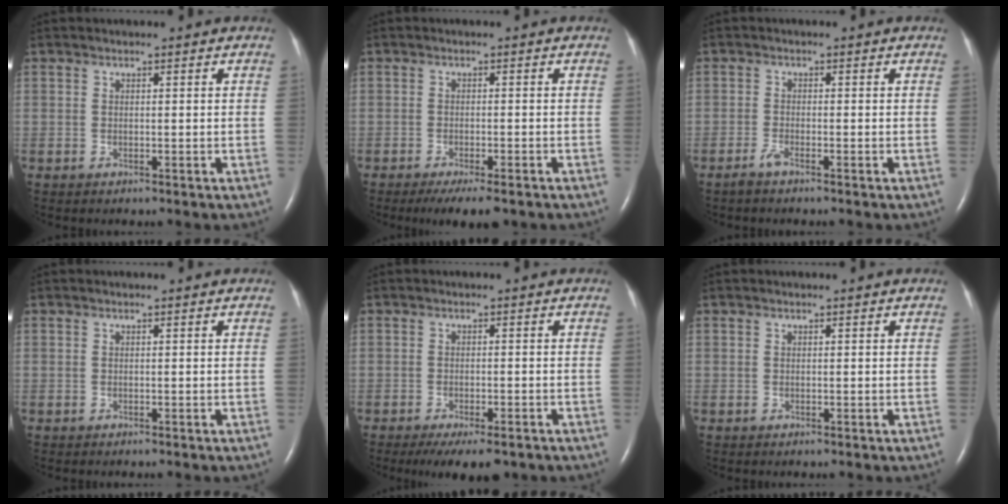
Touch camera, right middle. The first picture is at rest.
{"total": 6.4, "force": [-4.8, 1.4, 4.0], "torque": [-0.053, -0.012, -0.068]}
{"total": 1.5, "force": [-1.3, 0.0, 0.9], "torque": [-0.029, -0.004, -0.028]}
{"total": 0.0}
{"total": 7.6, "force": [-5.6, 2.2, 4.6], "torque": [-0.059, -0.010, -0.081]}
{"total": 0.0}